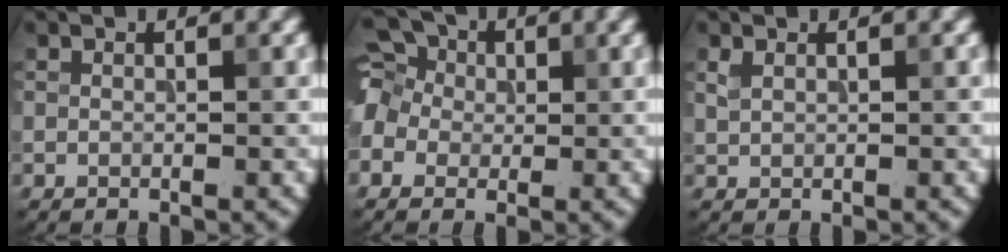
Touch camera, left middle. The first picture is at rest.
{"total": 7.8, "force": [1.0, 6.6, 4.2], "torque": [-0.093, 0.041, -0.031]}
{"total": 0.8, "force": [0.5, 0.4, 0.4], "torque": [-0.013, 0.000, 0.014]}